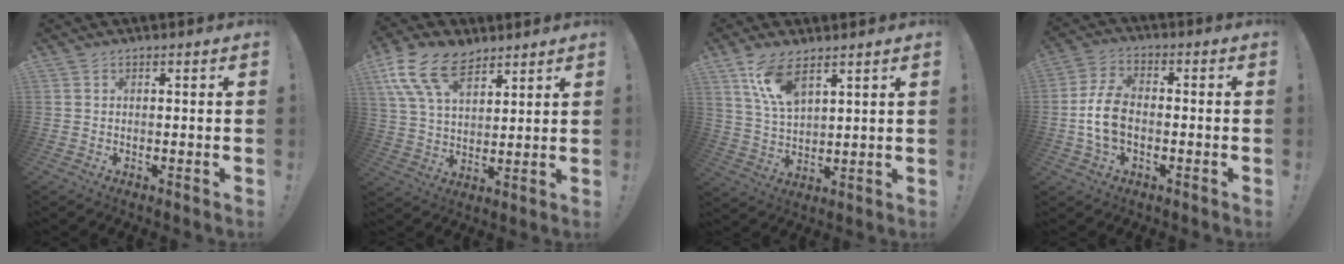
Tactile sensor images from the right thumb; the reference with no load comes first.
{"total": 15.3, "force": [9.2, 8.5, 8.8], "torque": [-0.174, -0.039, 0.174]}
{"total": 10.4, "force": [6.8, 4.1, 6.7], "torque": [-0.130, -0.025, 0.128]}
{"total": 9.8, "force": [-1.9, 6.2, 7.4], "torque": [-0.152, 0.003, -0.032]}